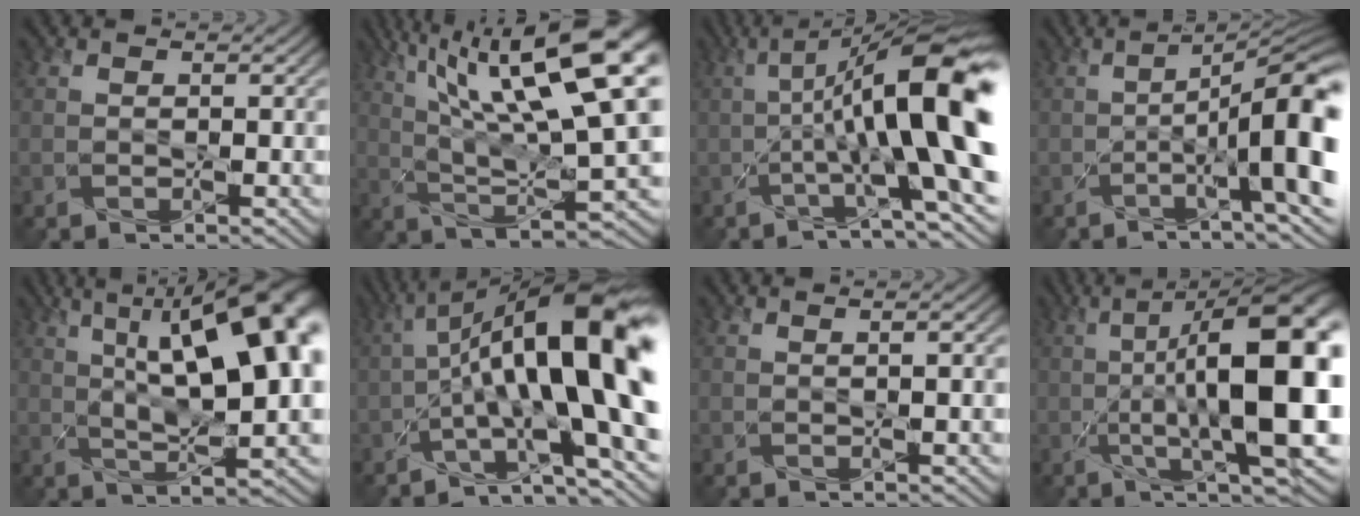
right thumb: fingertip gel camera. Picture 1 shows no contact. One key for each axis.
{"total": 18.1, "fx": 7.8, "fy": 5.2, "fz": 15.4, "tx": -0.270, "ty": 0.025, "tz": 0.127}
{"total": 13.8, "fx": 0.4, "fy": 2.5, "fz": 13.5, "tx": -0.202, "ty": 0.020, "tz": -0.003}
{"total": 11.7, "fx": -1.7, "fy": 2.4, "fz": 11.3, "tx": -0.153, "ty": 0.008, "tz": -0.036}
{"total": 16.7, "fx": 5.2, "fy": 6.5, "fz": 14.5, "tx": -0.209, "ty": 0.039, "tz": 0.061}
{"total": 17.2, "fx": -0.1, "fy": 4.9, "fz": 16.4, "tx": -0.241, "ty": 0.028, "tz": -0.016}
{"total": 1.6, "fx": 0.1, "fy": 0.1, "fz": 1.6, "tx": -0.026, "ty": 0.005, "tz": 0.004}
{"total": 16.0, "fx": 0.3, "fy": 4.4, "fz": 15.4, "tx": -0.227, "ty": 0.017, "tz": -0.002}